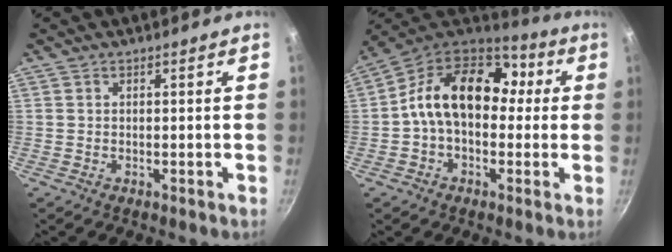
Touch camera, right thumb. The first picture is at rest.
{"total": 17.9, "force": [1.8, 12.5, 12.7], "torque": [-0.166, 0.040, 0.009]}